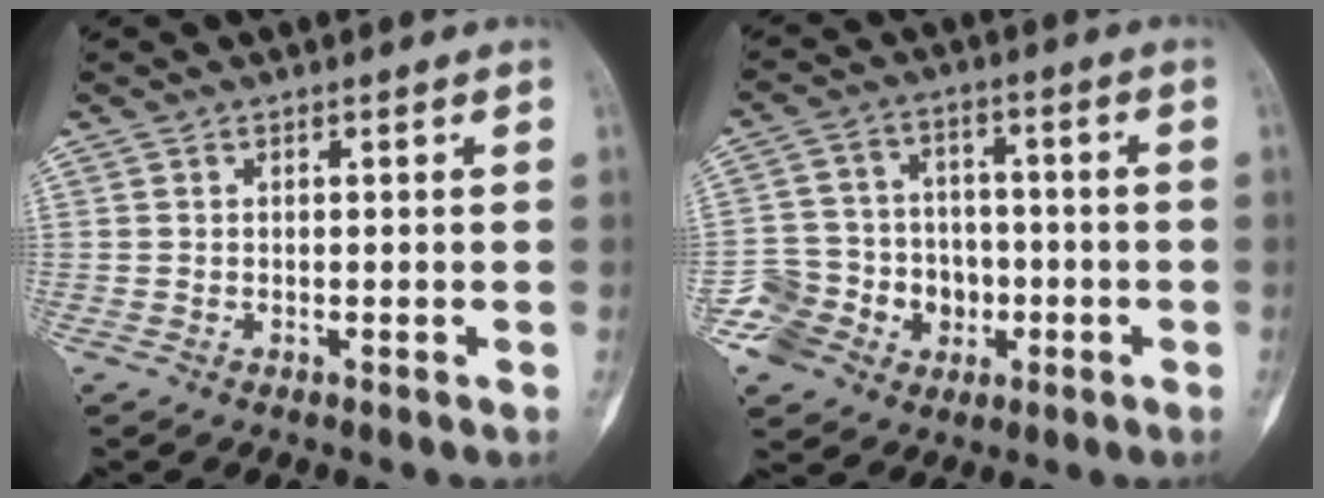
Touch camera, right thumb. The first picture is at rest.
{"total": 12.4, "force": [-4.2, 10.9, 4.2], "torque": [-0.045, 0.043, -0.065]}